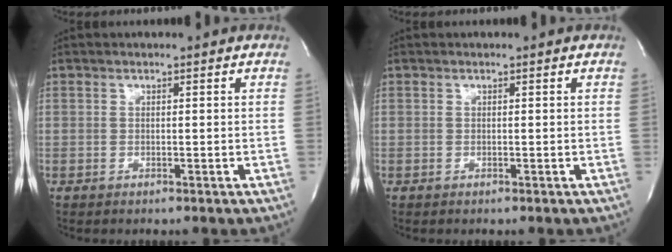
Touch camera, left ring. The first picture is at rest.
{"total": 0.0}